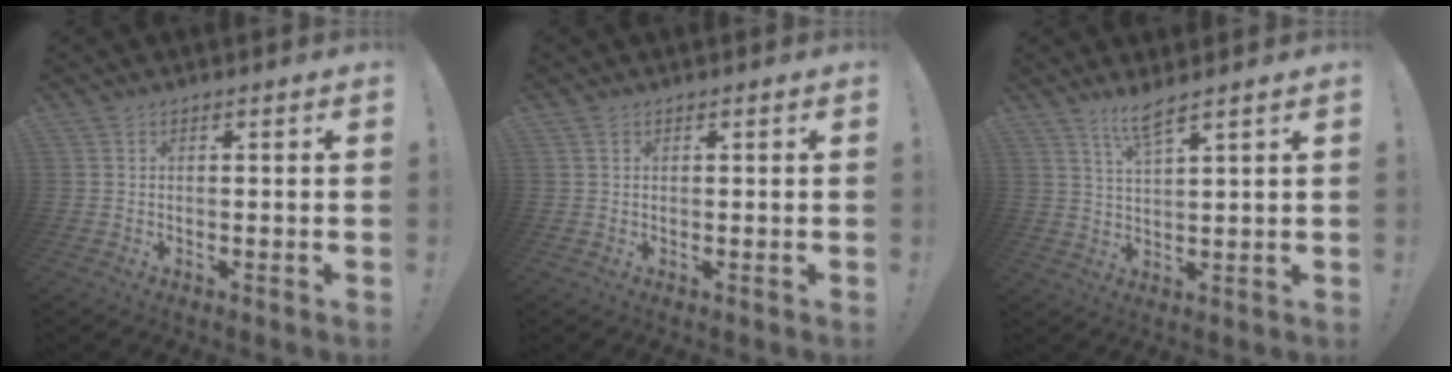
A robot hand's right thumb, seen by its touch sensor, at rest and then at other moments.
{"total": 0.7, "force": [0.5, 0.5, 0.2], "torque": [0.000, -0.001, 0.008]}
{"total": 5.6, "force": [4.2, 0.2, 3.6], "torque": [-0.079, -0.016, 0.073]}